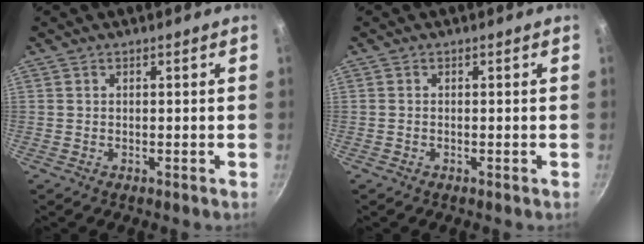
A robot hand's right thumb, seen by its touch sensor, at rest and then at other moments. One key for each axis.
{"total": 0.0}